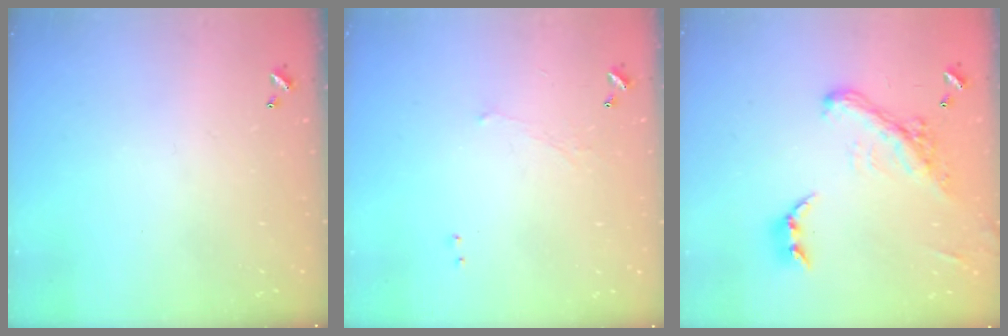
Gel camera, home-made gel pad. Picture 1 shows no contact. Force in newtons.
{"total": 0.6, "press": 0.2, "slide": 0.5}
{"total": 5.9, "press": 5.8, "slide": 1.4}